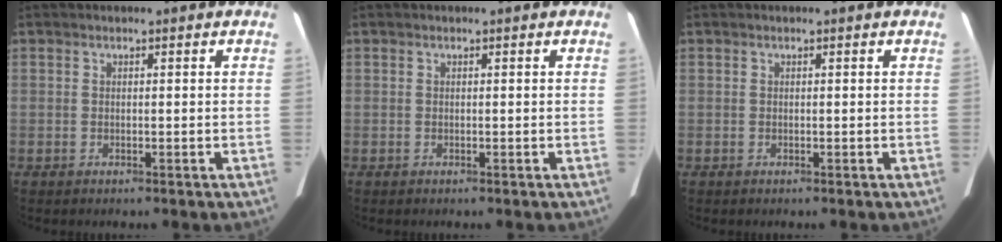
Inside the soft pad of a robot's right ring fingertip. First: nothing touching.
{"total": 0.0}
{"total": 0.0}